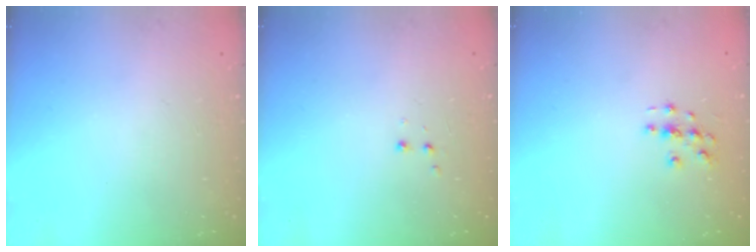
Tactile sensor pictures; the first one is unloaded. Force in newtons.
{"total": 2.8, "press": 2.8, "slide": 0.6}
{"total": 2.8, "press": 2.8, "slide": 0.3}